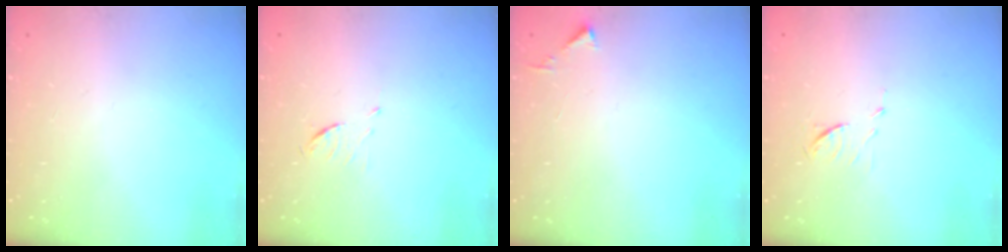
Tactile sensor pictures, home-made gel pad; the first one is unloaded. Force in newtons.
{"total": 5.2, "press": 5.1, "slide": 0.8}
{"total": 3.3, "press": 3.2, "slide": 0.4}
{"total": 5.8, "press": 5.8, "slide": 0.8}